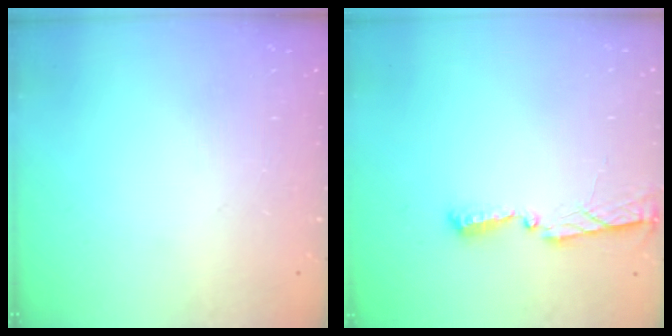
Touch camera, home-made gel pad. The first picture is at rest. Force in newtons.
{"total": 4.0, "press": 4.0, "slide": 0.5}